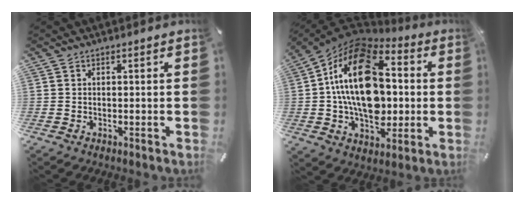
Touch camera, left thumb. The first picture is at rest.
{"total": 23.7, "force": [1.1, 15.6, 17.8], "torque": [-0.345, 0.003, 0.019]}